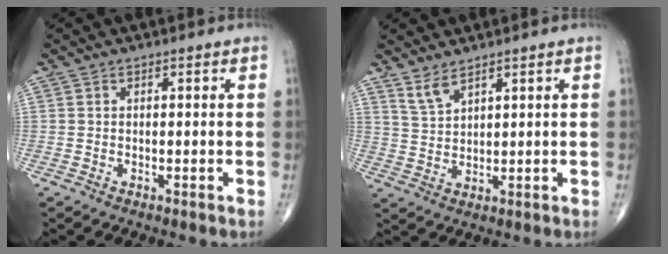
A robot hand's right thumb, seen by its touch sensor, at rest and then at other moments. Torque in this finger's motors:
{"motor_torque": [-0.80, 0.35, -0.15, 0.22, 0.10]}